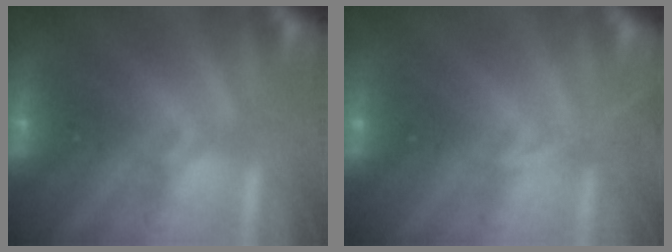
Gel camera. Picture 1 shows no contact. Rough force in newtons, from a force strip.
{"total": 1.9}